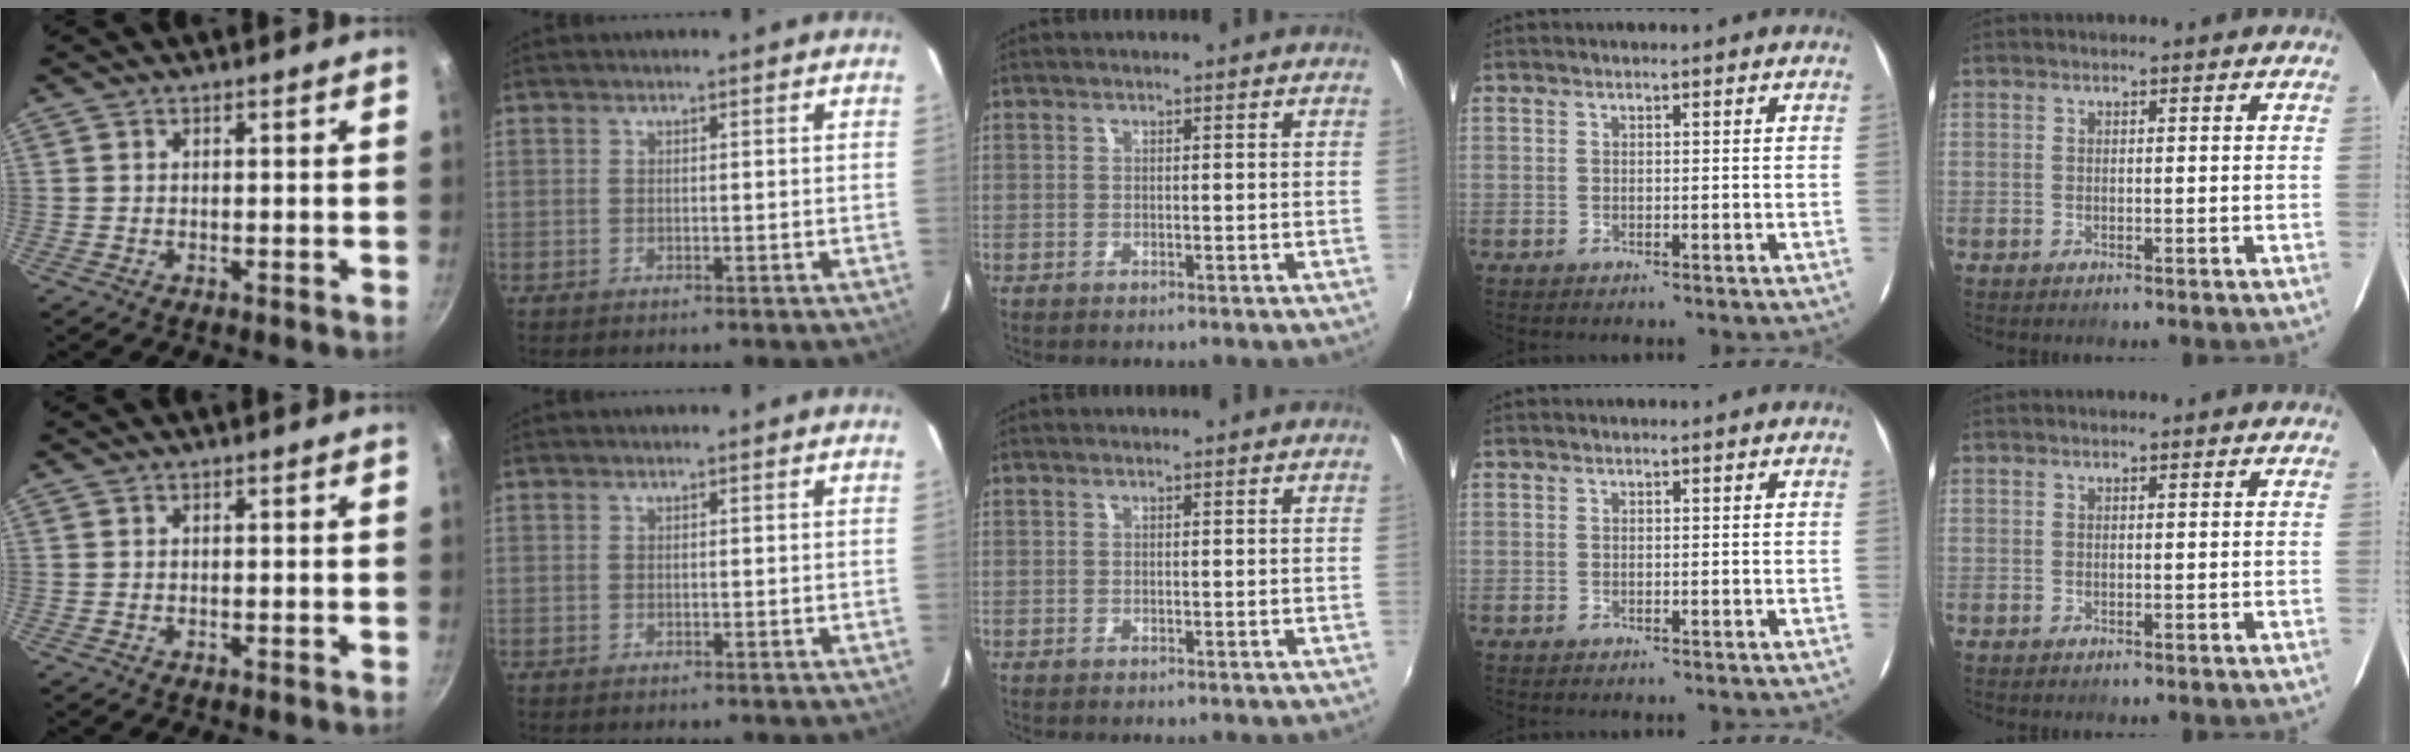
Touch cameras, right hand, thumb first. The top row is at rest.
{}